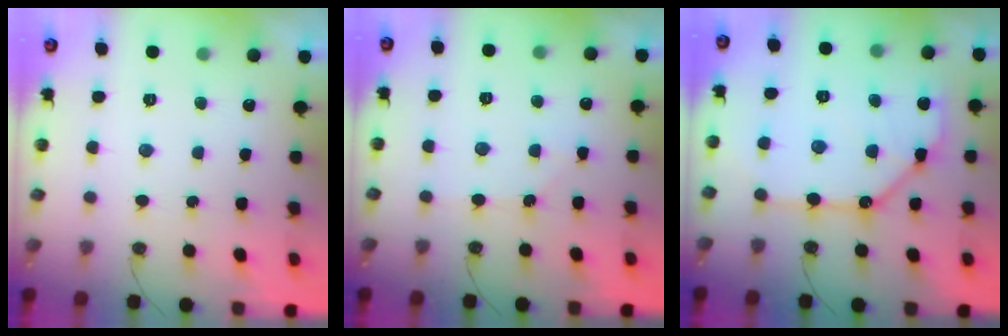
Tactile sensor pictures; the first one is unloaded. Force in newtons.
{"total": 5.2, "press": 5.1, "slide": 0.7}
{"total": 14.0, "press": 13.9, "slide": 1.0}